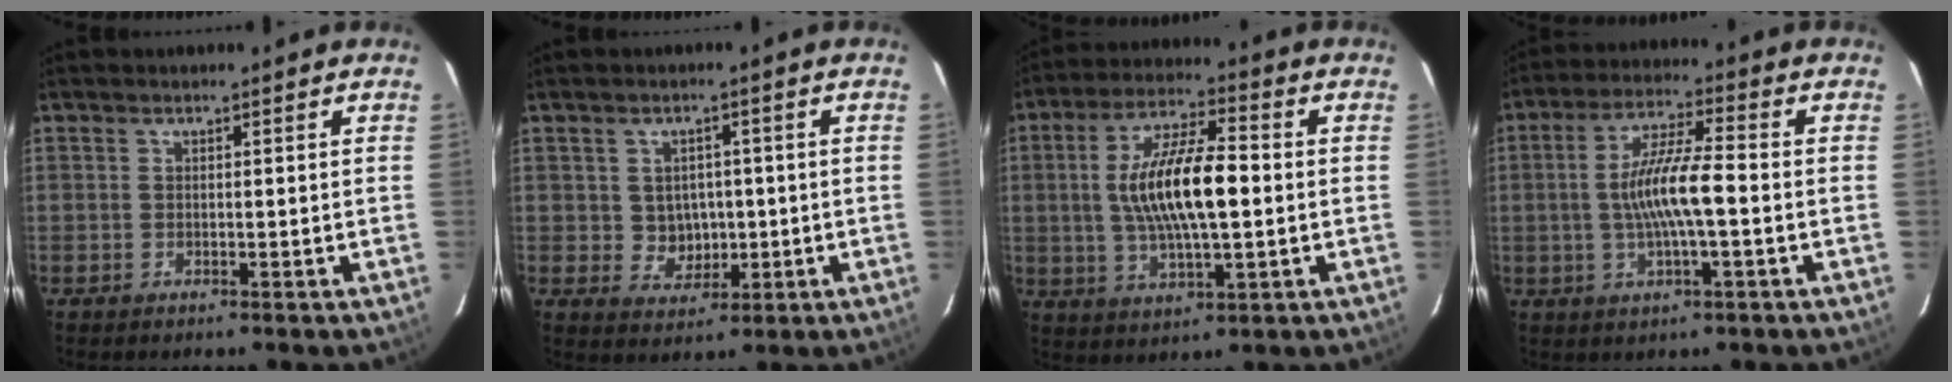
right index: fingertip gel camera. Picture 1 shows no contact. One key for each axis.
{"total": 4.9, "fx": 0.0, "fy": 4.6, "fz": 1.7, "tx": -0.035, "ty": 0.010, "tz": 0.013}
{"total": 14.6, "fx": 0.3, "fy": 4.8, "fz": 13.8, "tx": -0.260, "ty": 0.007, "tz": 0.008}
{"total": 10.2, "fx": -1.3, "fy": 1.6, "fz": 10.0, "tx": -0.190, "ty": 0.004, "tz": -0.022}